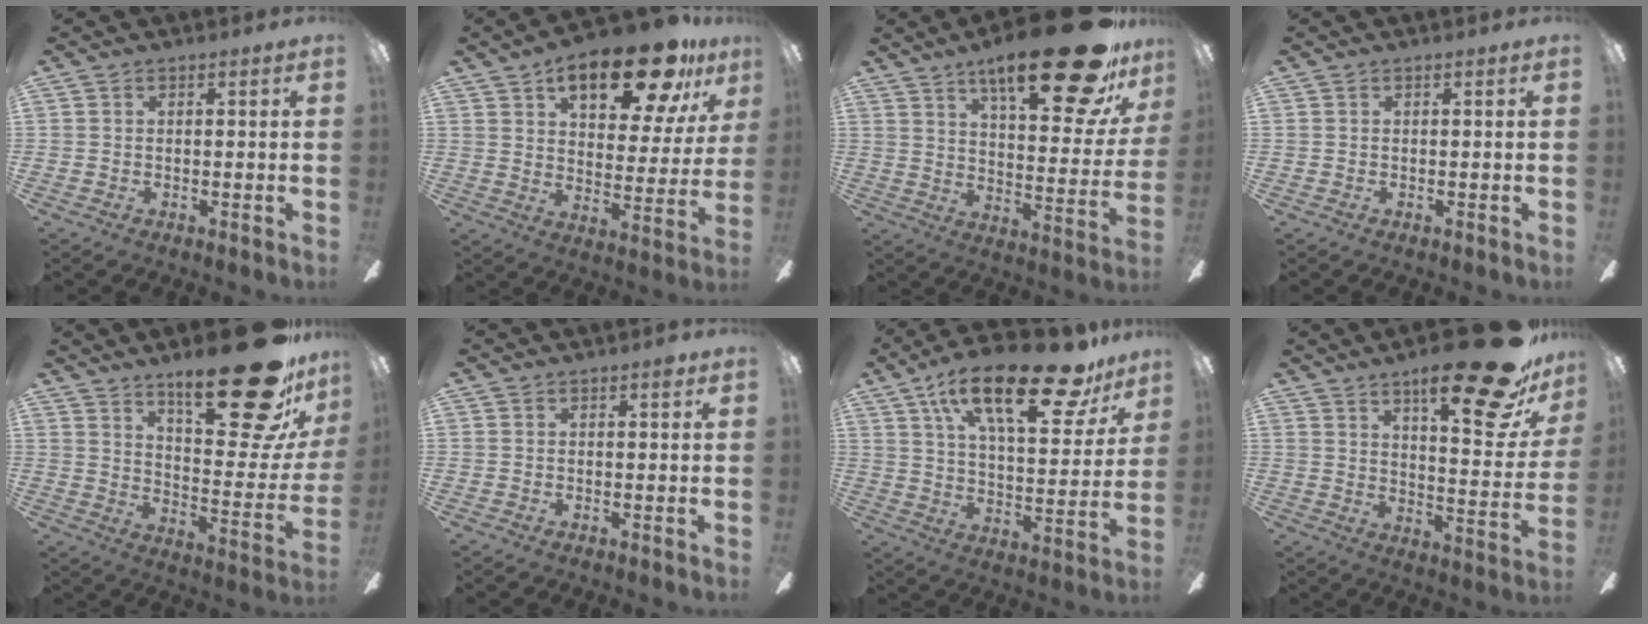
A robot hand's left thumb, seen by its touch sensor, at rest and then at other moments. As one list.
[{"total": 20.4, "force": [12.9, 8.1, 13.6], "torque": [-0.194, -0.066, 0.204]}, {"total": 27.1, "force": [17.7, 7.6, 19.0], "torque": [-0.278, -0.106, 0.279]}, {"total": 0.0}, {"total": 29.1, "force": [18.4, 9.1, 20.5], "torque": [-0.287, -0.116, 0.296]}, {"total": 1.0, "force": [0.6, 0.4, 0.7], "torque": [-0.008, 0.000, 0.008]}, {"total": 26.4, "force": [16.1, 9.6, 18.6], "torque": [-0.292, -0.086, 0.260]}, {"total": 23.7, "force": [15.4, 6.3, 16.9], "torque": [-0.237, -0.099, 0.240]}]